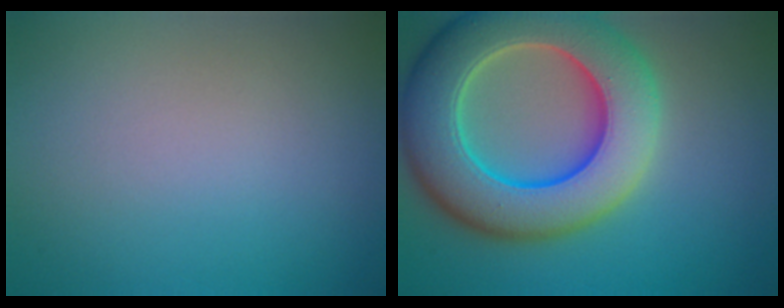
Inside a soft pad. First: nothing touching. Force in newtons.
{"total": 11.7, "press": 11.7, "slide": 0.5}